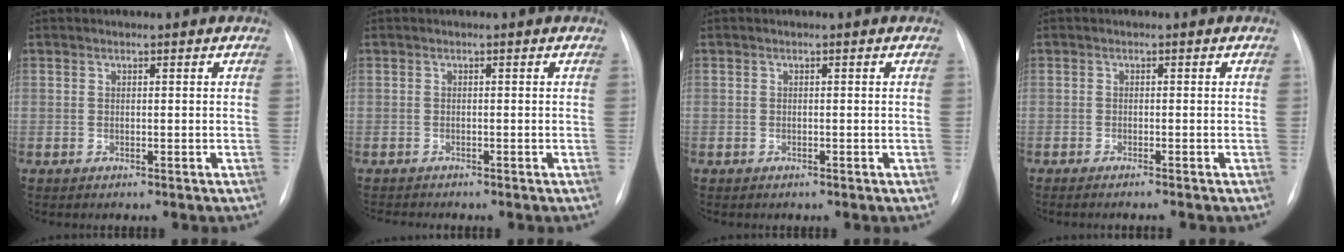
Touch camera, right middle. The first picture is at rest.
{"total": 0.8, "force": [-0.7, -0.1, 0.0], "torque": [0.000, -0.004, -0.012]}
{"total": 0.0}
{"total": 2.6, "force": [-2.2, -0.2, 1.3], "torque": [-0.016, 0.001, -0.026]}